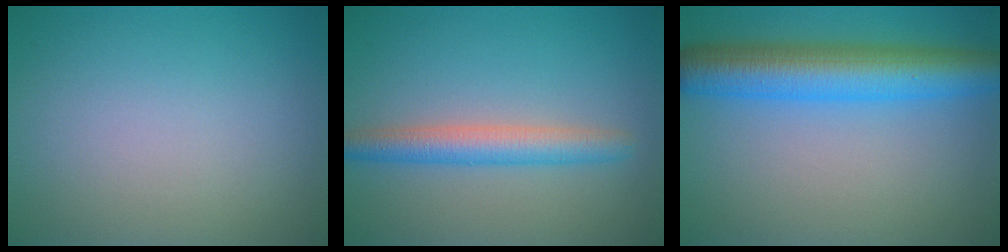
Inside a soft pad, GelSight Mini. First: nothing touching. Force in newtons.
{"total": 3.4, "press": 3.4, "slide": 0.1}
{"total": 7.8, "press": 7.8, "slide": 0.1}